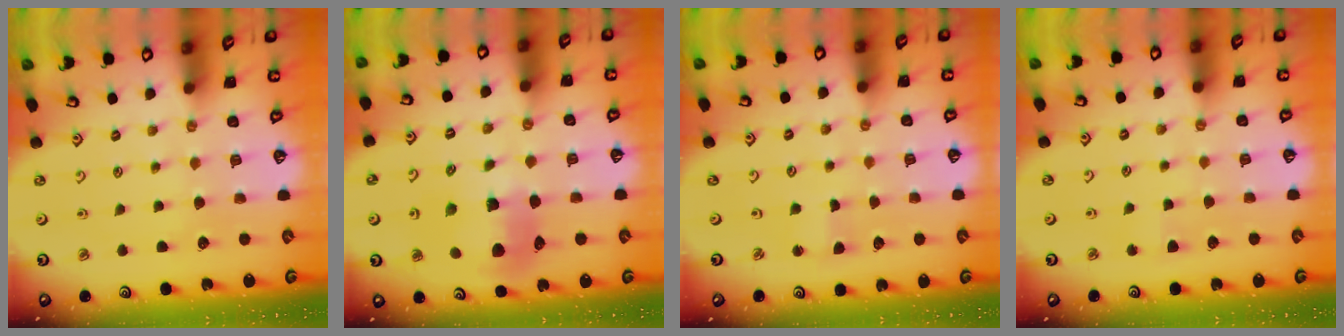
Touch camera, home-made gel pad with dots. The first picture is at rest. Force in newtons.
{"total": 11.0, "press": 10.9, "slide": 1.2}
{"total": 2.2, "press": 2.2, "slide": 0.2}
{"total": 2.4, "press": 2.4, "slide": 0.3}